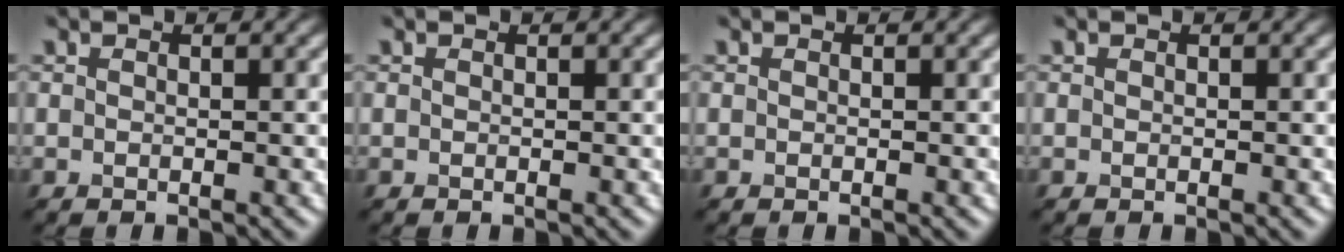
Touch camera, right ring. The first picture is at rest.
{"total": 0.0}
{"total": 0.0}
{"total": 0.0}